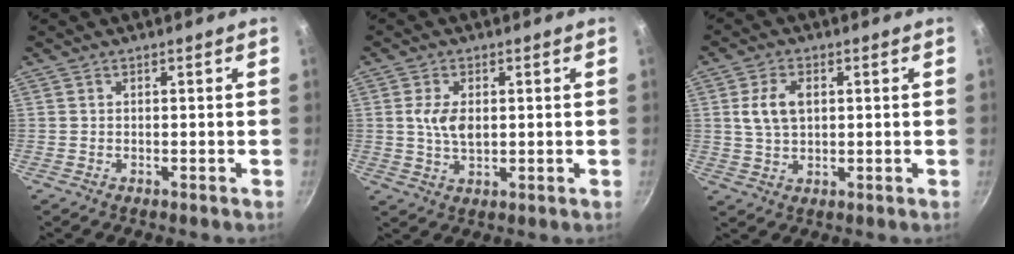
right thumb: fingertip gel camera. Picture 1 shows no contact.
{"total": 5.5, "force": [0.9, 3.0, 4.5], "torque": [-0.085, -0.006, 0.018]}
{"total": 6.5, "force": [1.3, 4.0, 4.9], "torque": [-0.092, 0.000, 0.026]}